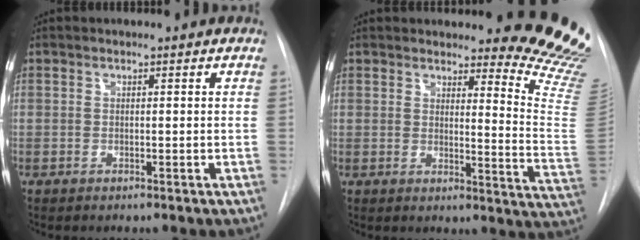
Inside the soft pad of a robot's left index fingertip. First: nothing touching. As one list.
[{"total": 14.1, "force": [13.7, 0.2, 3.5], "torque": [-0.024, -0.156, 0.130]}]